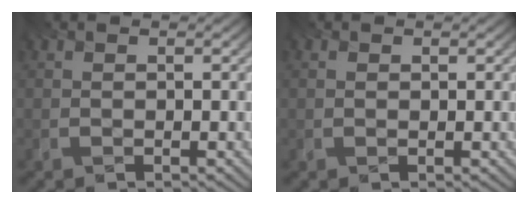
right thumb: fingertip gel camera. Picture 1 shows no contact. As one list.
[{"total": 0.0}]